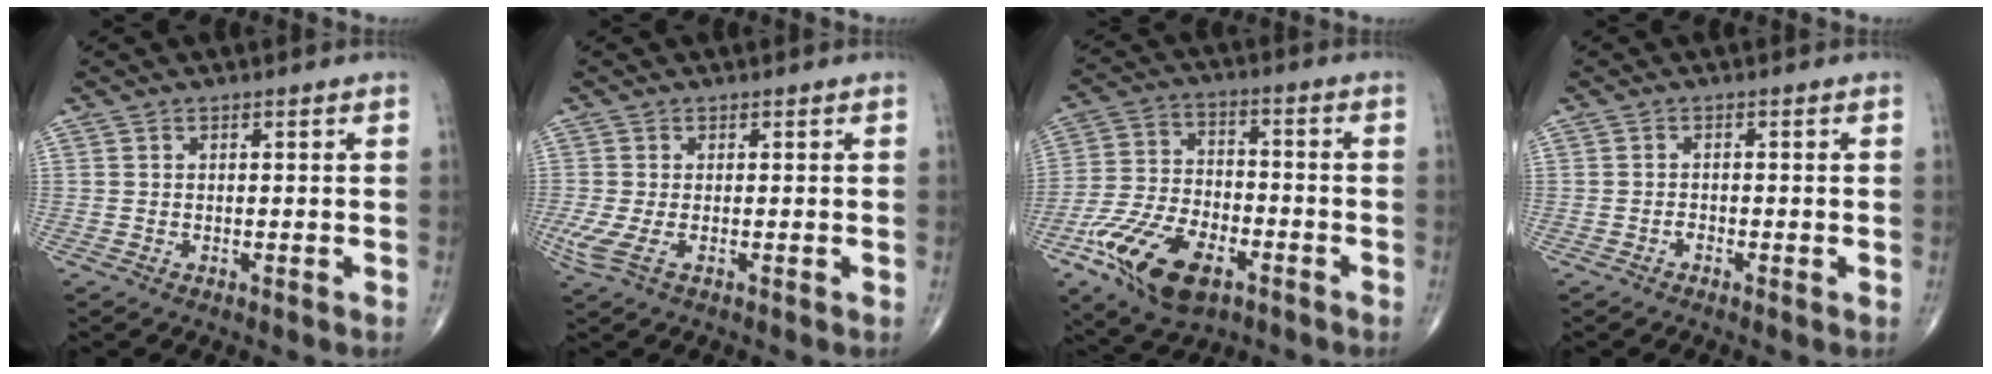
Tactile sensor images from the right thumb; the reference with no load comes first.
{"total": 3.6, "force": [-1.1, 1.2, 3.2], "torque": [-0.091, -0.012, -0.023]}
{"total": 16.3, "force": [-8.0, 8.6, 11.4], "torque": [-0.209, 0.023, -0.144]}
{"total": 0.9, "force": [-0.7, 0.4, 0.6], "torque": [-0.004, 0.002, -0.017]}